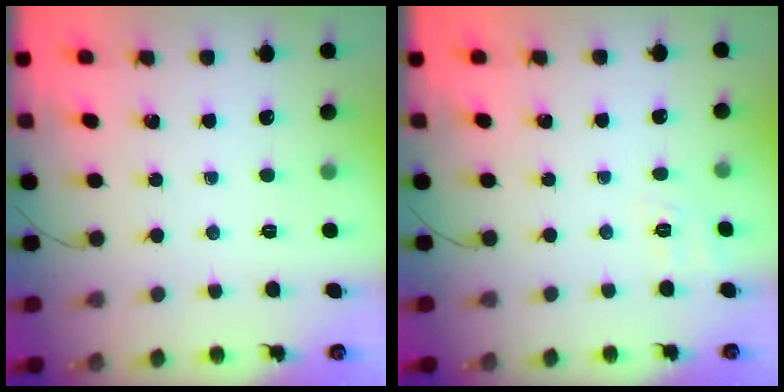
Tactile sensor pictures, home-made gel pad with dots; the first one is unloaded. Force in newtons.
{"total": 6.7, "press": 6.4, "slide": 2.0}